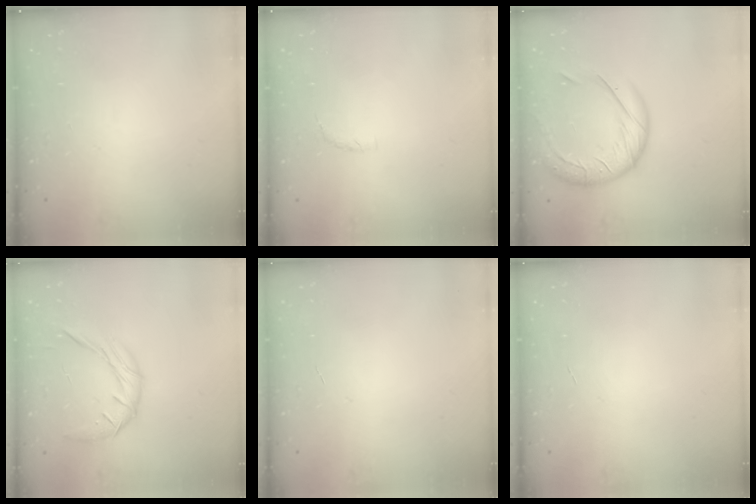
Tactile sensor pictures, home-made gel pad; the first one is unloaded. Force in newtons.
{"total": 5.3, "press": 5.1, "slide": 1.4}
{"total": 17.6, "press": 17.4, "slide": 2.5}
{"total": 9.3, "press": 9.3, "slide": 0.8}
{"total": 0.0}
{"total": 0.0}